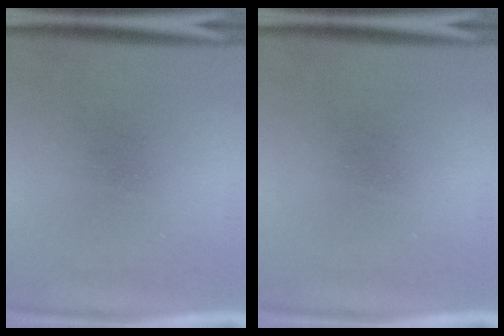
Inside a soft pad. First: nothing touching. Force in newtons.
{"total": 0.0}